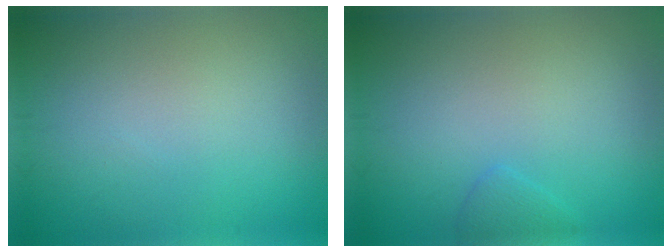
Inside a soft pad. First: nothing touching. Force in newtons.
{"total": 1.0, "press": 1.0, "slide": 0.2}